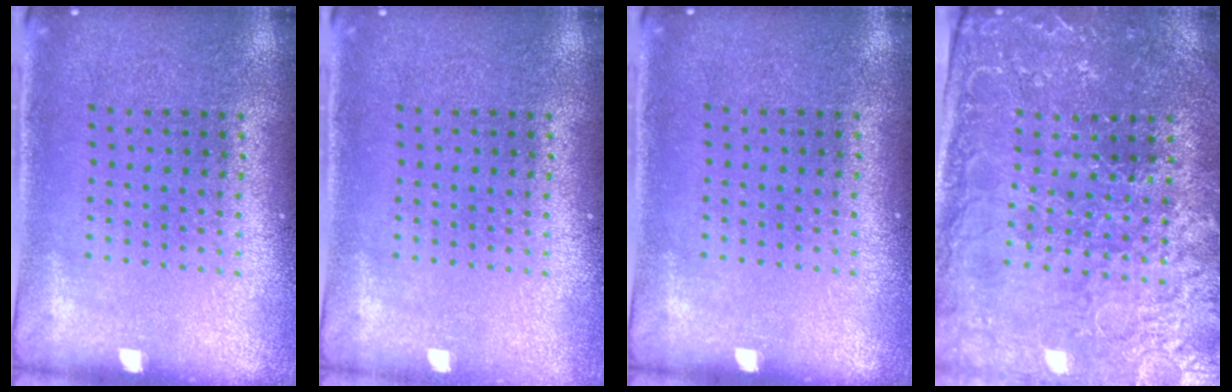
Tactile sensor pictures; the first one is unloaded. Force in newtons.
{"total": 0.6, "press": 0.5, "slide": 0.2}
{"total": 0.0}
{"total": 3.2, "press": 3.2, "slide": 0.4}